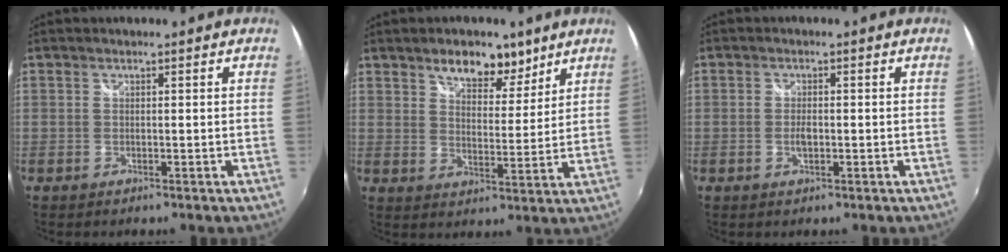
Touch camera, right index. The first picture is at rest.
{"total": 8.8, "force": [6.2, 4.4, 4.5], "torque": [-0.059, 0.001, 0.095]}
{"total": 2.3, "force": [-0.5, 1.1, 2.0], "torque": [-0.036, -0.002, -0.008]}